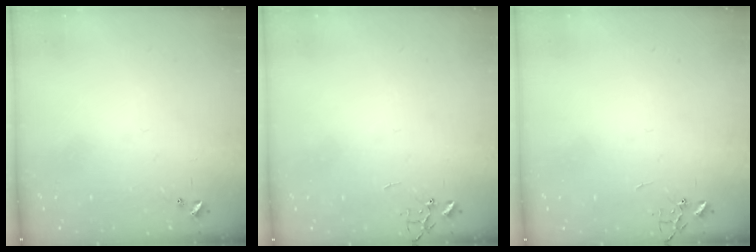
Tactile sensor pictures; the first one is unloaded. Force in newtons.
{"total": 0.0}
{"total": 0.0}